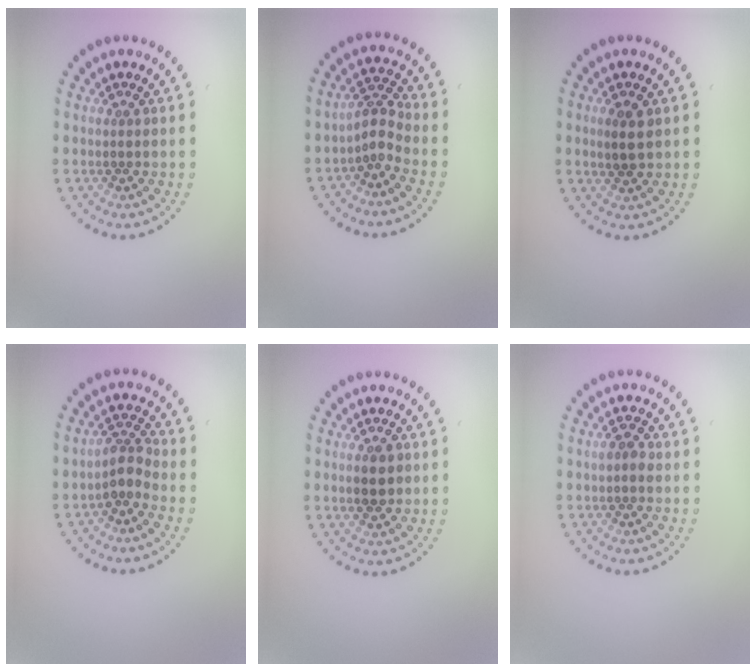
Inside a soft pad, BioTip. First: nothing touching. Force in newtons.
{"total": 2.3, "press": 1.6, "slide": 1.7}
{"total": 2.1, "press": 2.0, "slide": 0.4}
{"total": 2.3, "press": 1.7, "slide": 1.6}
{"total": 2.3, "press": 2.2, "slide": 0.2}
{"total": 1.4, "press": 1.4, "slide": 0.3}